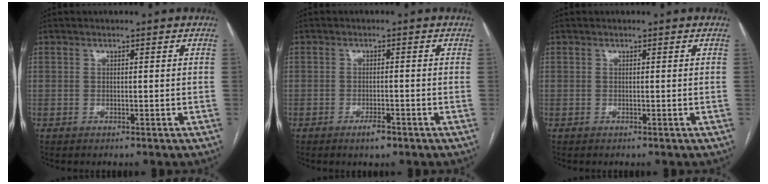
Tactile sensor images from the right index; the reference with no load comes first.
{"total": 2.3, "force": [-1.5, 0.7, 1.5], "torque": [-0.025, 0.000, -0.023]}
{"total": 0.0}